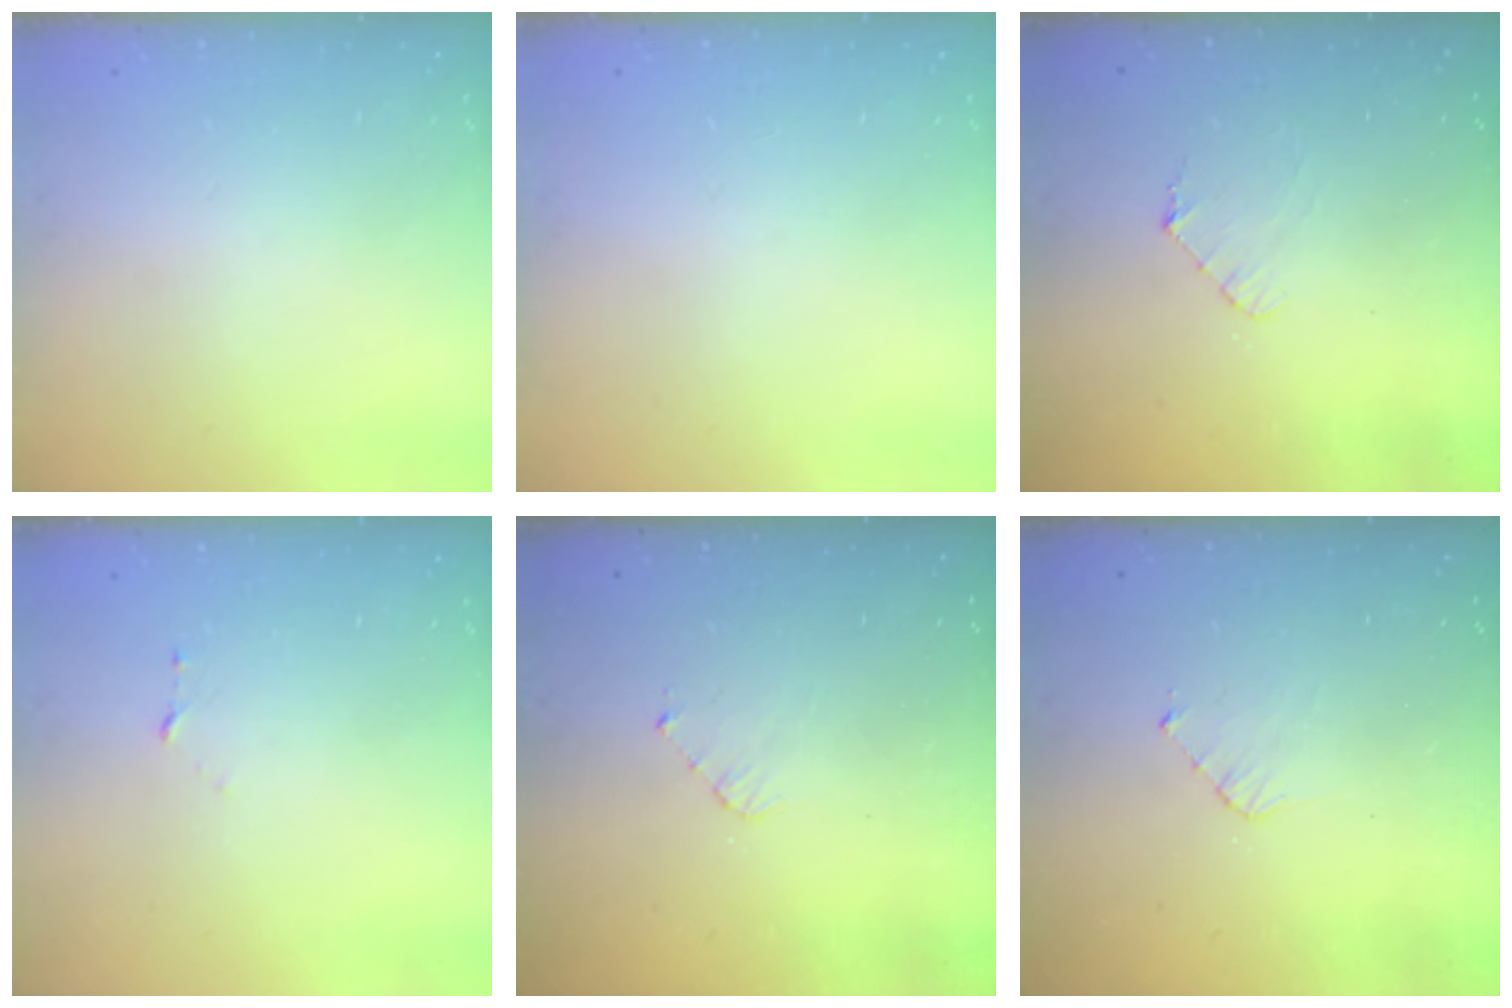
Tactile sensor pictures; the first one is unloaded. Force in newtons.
{"total": 0.0}
{"total": 5.2, "press": 5.2, "slide": 0.4}
{"total": 3.2, "press": 3.2, "slide": 0.3}
{"total": 3.0, "press": 2.9, "slide": 0.2}
{"total": 3.5, "press": 3.5, "slide": 0.2}